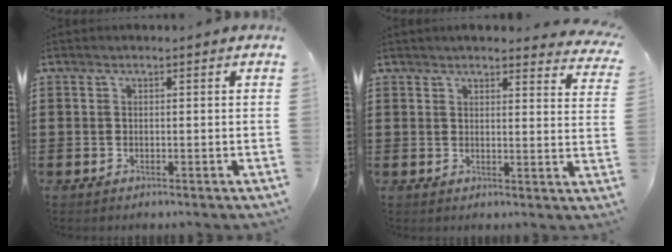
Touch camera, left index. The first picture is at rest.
{"total": 3.3, "force": [3.2, 0.1, 0.6], "torque": [-0.019, -0.016, 0.056]}